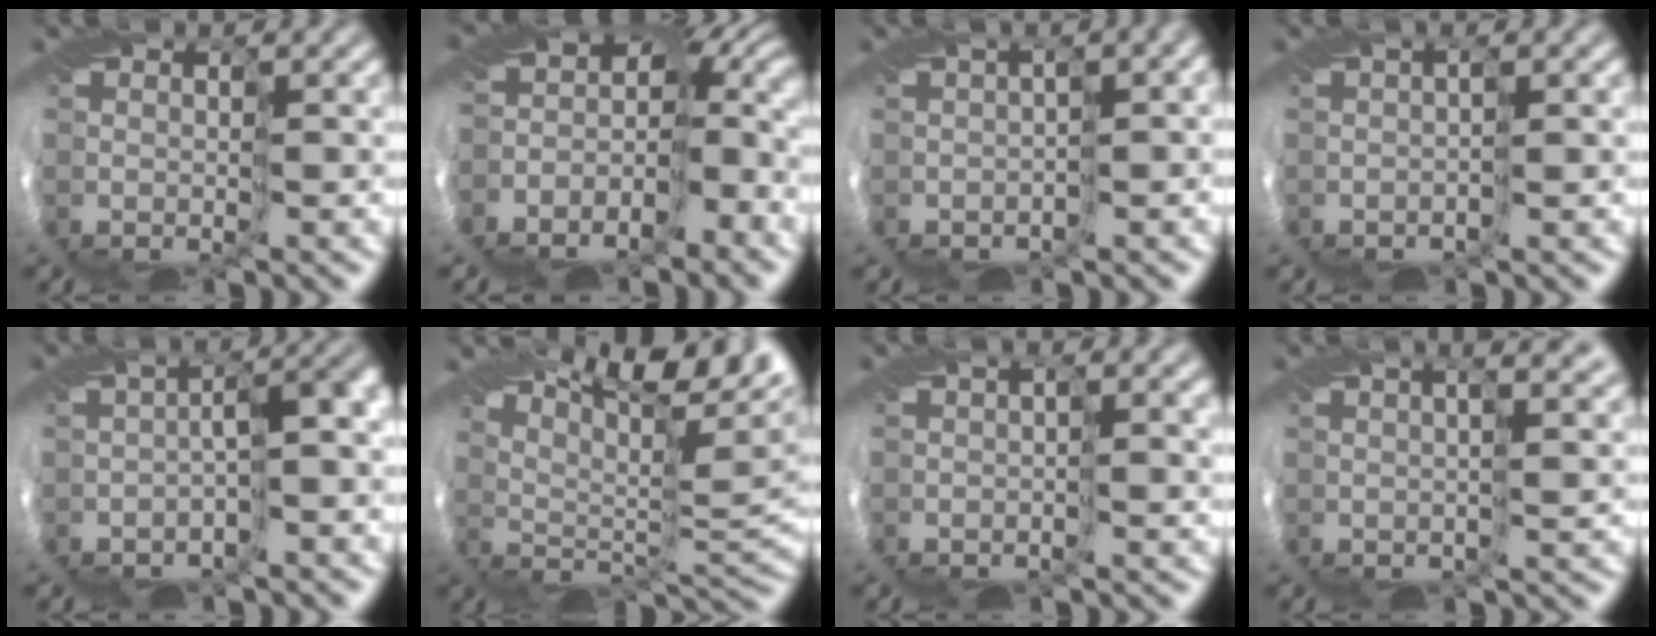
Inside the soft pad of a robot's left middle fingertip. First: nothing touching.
{"total": 10.1, "force": [-5.9, 6.3, 5.3], "torque": [-0.109, -0.008, -0.054]}
{"total": 6.5, "force": [-0.8, 3.1, 5.6], "torque": [-0.086, 0.010, 0.012]}
{"total": 1.0, "force": [0.0, 0.4, 0.9], "torque": [-0.007, 0.012, 0.001]}
{"total": 4.8, "force": [-1.8, 1.2, 4.2], "torque": [-0.051, 0.011, -0.026]}
{"total": 10.7, "force": [6.7, 2.7, 7.9], "torque": [-0.112, 0.030, 0.104]}
{"total": 3.0, "force": [1.4, 1.1, 2.5], "torque": [-0.034, 0.006, 0.022]}
{"total": 7.2, "force": [4.4, 2.7, 5.0], "torque": [-0.066, 0.041, 0.055]}